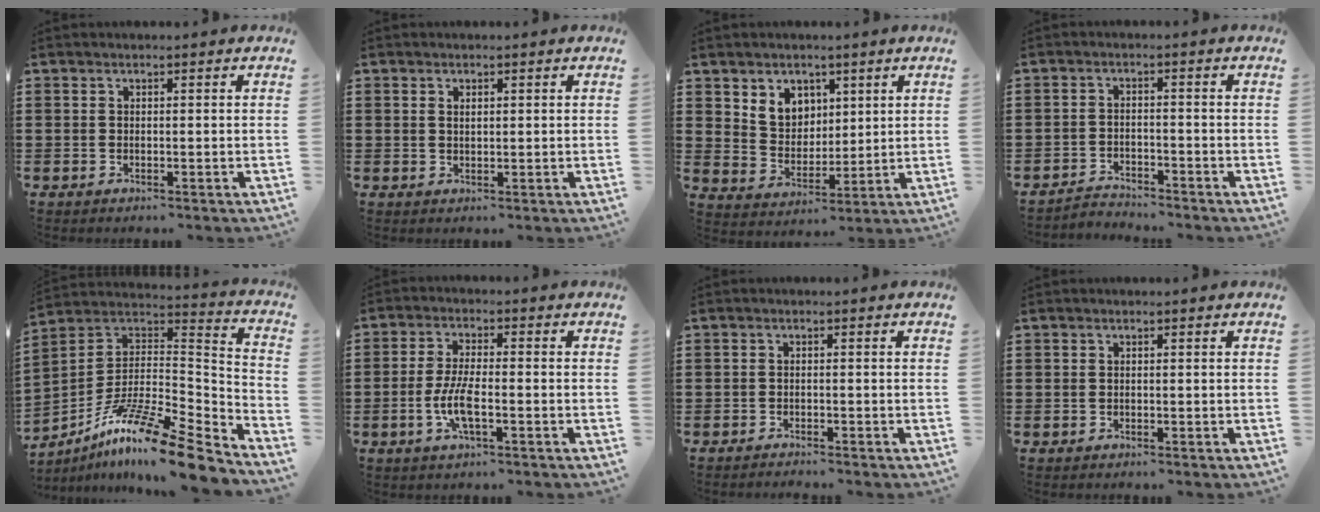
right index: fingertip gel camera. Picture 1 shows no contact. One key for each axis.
{"total": 0.9, "fx": 0.3, "fy": 0.5, "fz": 0.7, "tx": -0.015, "ty": 0.004, "tz": 0.005}
{"total": 5.6, "fx": 3.1, "fy": 4.6, "fz": 1.1, "tx": -0.039, "ty": 0.005, "tz": 0.057}
{"total": 2.7, "fx": -2.7, "fy": 0.1, "fz": -0.2, "tx": -0.005, "ty": 0.000, "tz": -0.060}
{"total": 14.2, "fx": -10.3, "fy": 1.7, "fz": 9.7, "tx": -0.169, "ty": 0.019, "tz": -0.190}
{"total": 5.5, "fx": -1.5, "fy": 1.4, "fz": 5.1, "tx": -0.112, "ty": -0.007, "tz": -0.033}
{"total": 1.0, "fx": -1.0, "fy": -0.2, "fz": -0.1, "tx": 0.000, "ty": 0.000, "tz": -0.021}
{"total": 0.0}